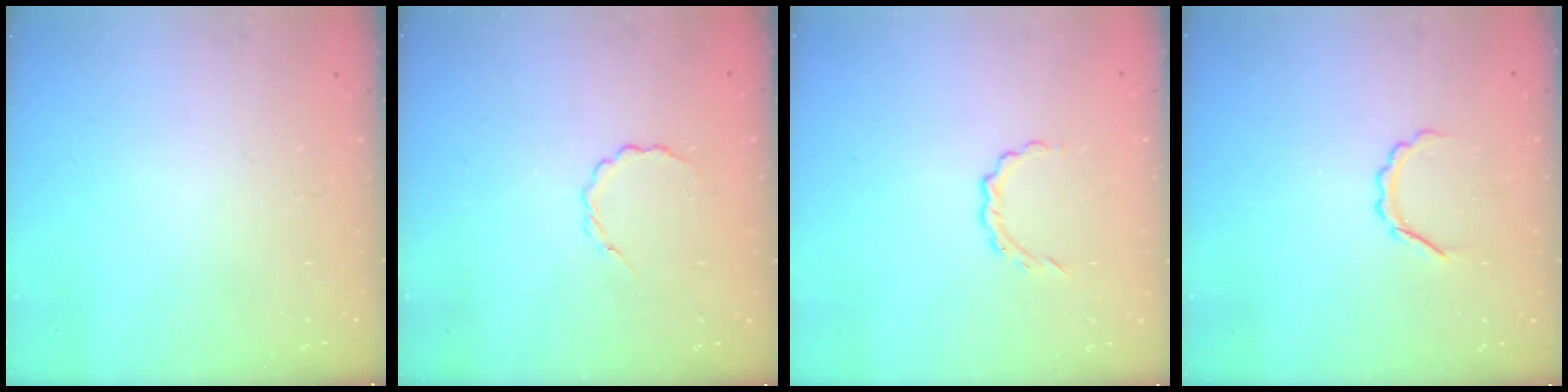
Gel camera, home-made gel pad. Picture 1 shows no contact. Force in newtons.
{"total": 3.0, "press": 2.8, "slide": 1.0}
{"total": 3.3, "press": 3.1, "slide": 1.1}
{"total": 3.6, "press": 3.6, "slide": 0.6}